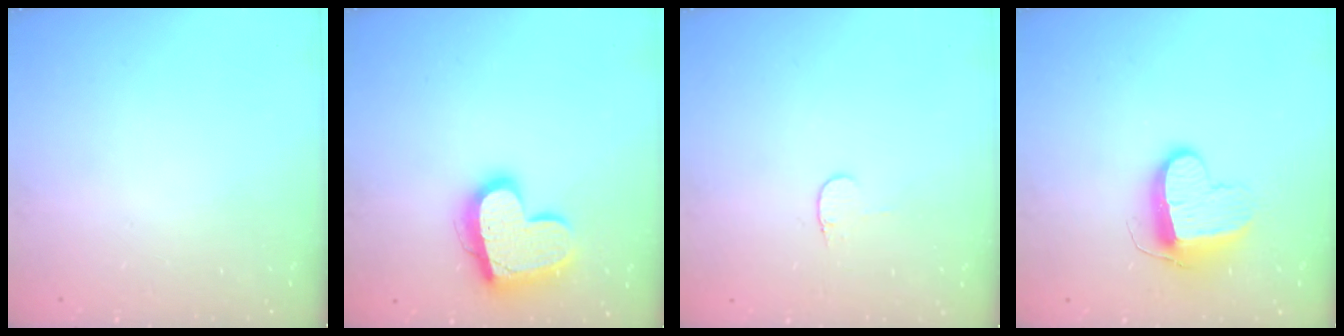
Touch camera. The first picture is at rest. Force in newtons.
{"total": 17.0, "press": 16.9, "slide": 1.4}
{"total": 3.4, "press": 3.3, "slide": 0.4}
{"total": 10.5, "press": 10.5, "slide": 0.4}